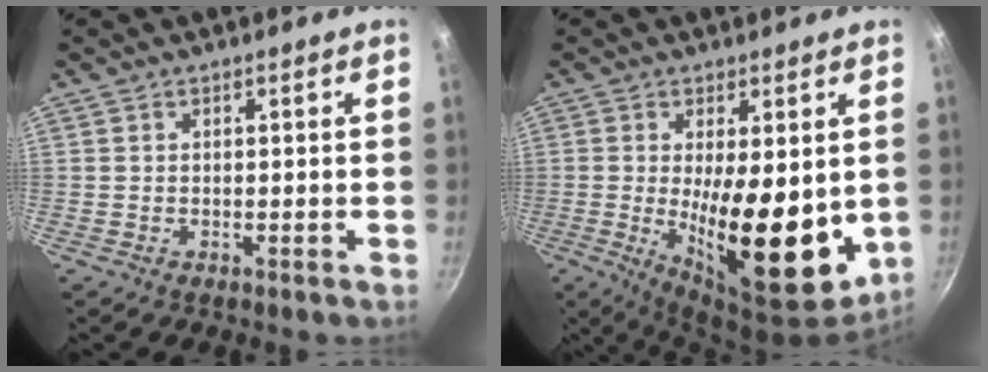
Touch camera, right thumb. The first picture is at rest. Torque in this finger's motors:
{"motor_torque": [0.38, 3.46, 1.88, 0.10, 0.30]}